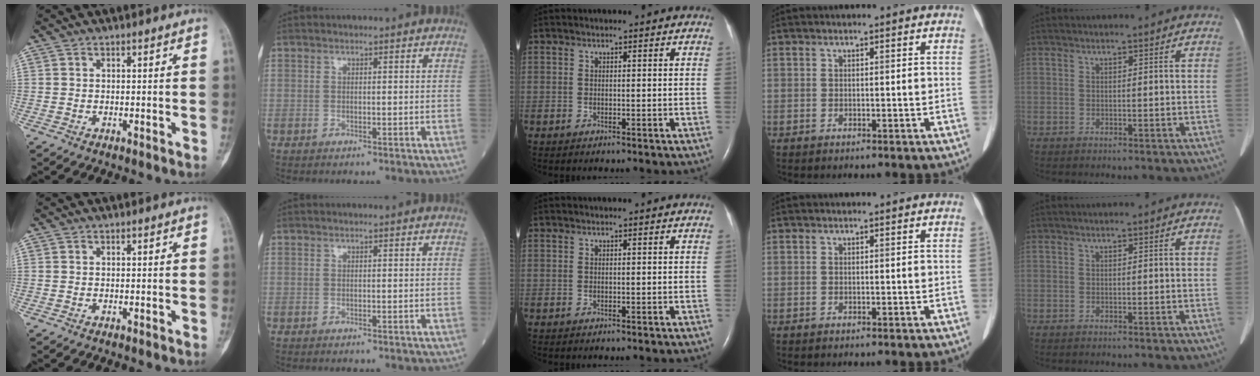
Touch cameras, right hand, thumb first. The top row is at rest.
{}